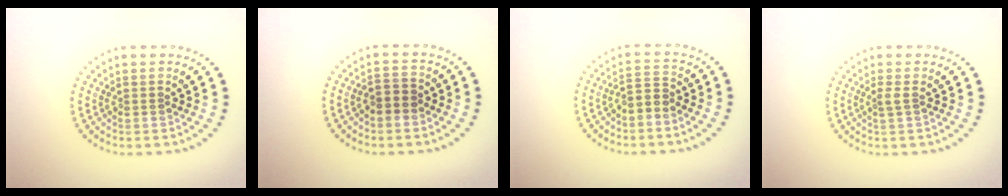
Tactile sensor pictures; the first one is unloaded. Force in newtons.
{"total": 1.8, "press": 1.5, "slide": 0.9}
{"total": 2.0, "press": 1.4, "slide": 1.4}
{"total": 0.9, "press": 0.7, "slide": 0.6}